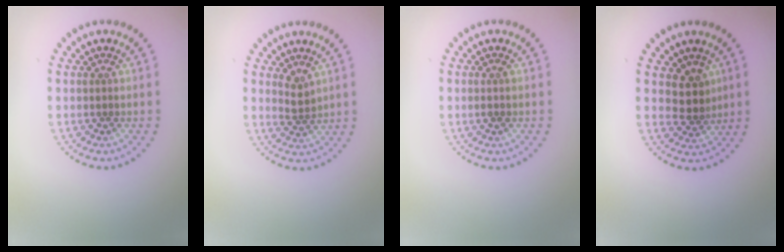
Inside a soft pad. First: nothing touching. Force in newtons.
{"total": 1.6, "press": 1.2, "slide": 1.1}
{"total": 0.8, "press": 0.7, "slide": 0.3}
{"total": 2.4, "press": 1.9, "slide": 1.5}